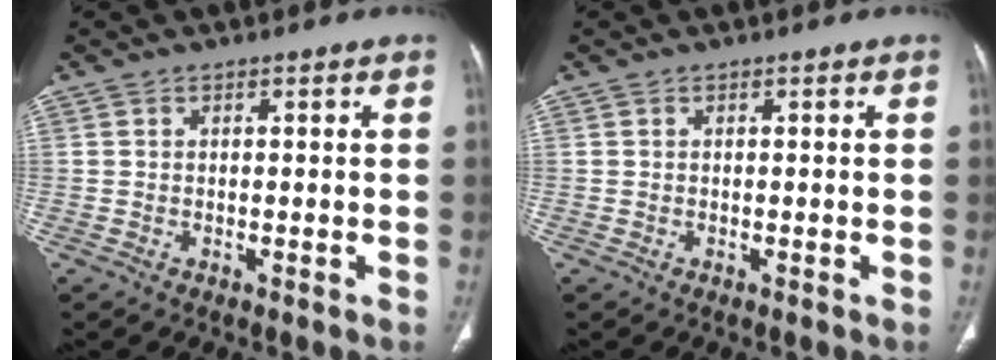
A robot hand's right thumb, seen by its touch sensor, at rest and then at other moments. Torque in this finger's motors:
{"motor_torque": [0.00, 0.00, 0.00, 0.00, 0.00]}